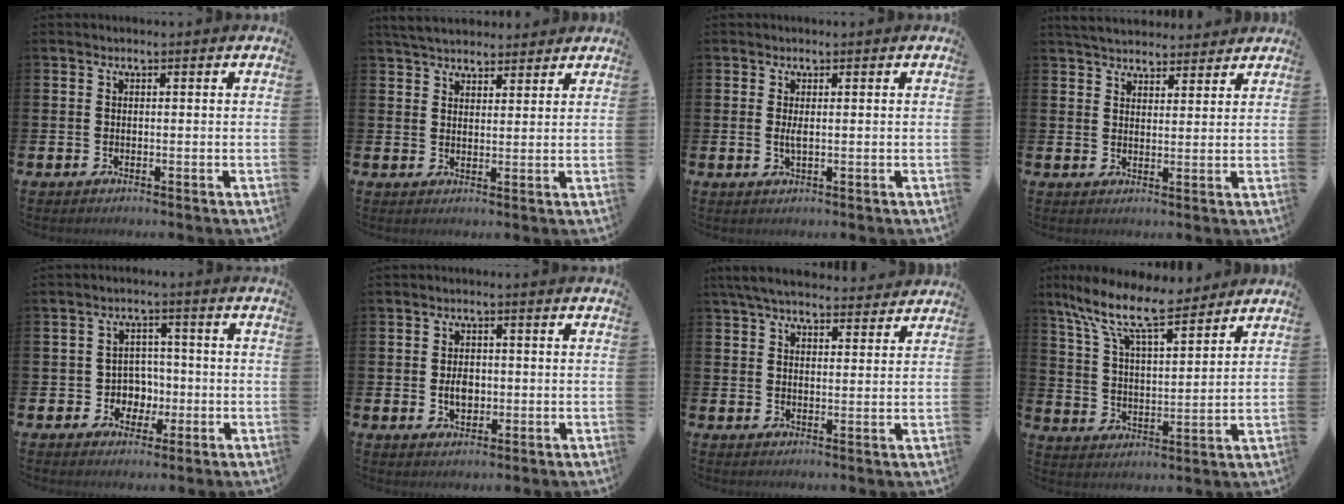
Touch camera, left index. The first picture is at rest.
{"total": 4.5, "force": [4.3, 1.3, 0.5], "torque": [-0.024, -0.014, 0.080]}
{"total": 1.3, "force": [0.3, 0.3, 1.3], "torque": [-0.021, -0.002, 0.003]}
{"total": 4.6, "force": [4.4, 1.1, 0.3], "torque": [-0.019, -0.018, 0.081]}
{"total": 3.9, "force": [-0.6, 3.8, 0.7], "torque": [-0.018, -0.002, -0.020]}
{"total": 3.3, "force": [-0.2, 2.3, 2.3], "torque": [-0.027, -0.001, -0.010]}
{"total": 5.5, "force": [5.1, 1.3, 1.6], "torque": [-0.046, -0.017, 0.094]}
{"total": 10.7, "force": [8.6, 3.0, 5.6], "torque": [-0.139, -0.042, 0.150]}